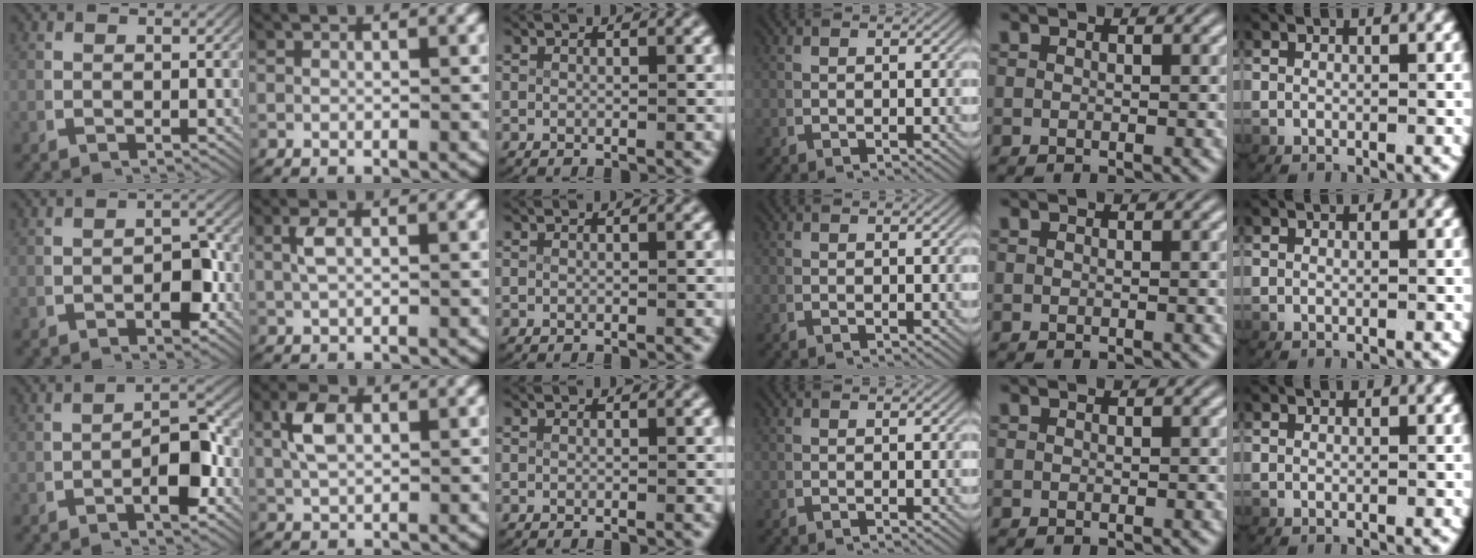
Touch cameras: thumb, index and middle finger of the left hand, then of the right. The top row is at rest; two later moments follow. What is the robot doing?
{"motion": "lift_and_place", "object": "key"}